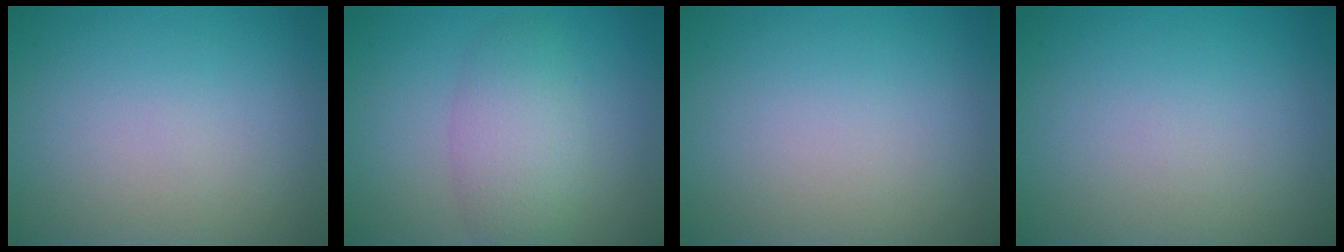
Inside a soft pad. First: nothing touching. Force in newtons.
{"total": 4.2, "press": 4.2, "slide": 0.2}
{"total": 0.0}
{"total": 0.0}